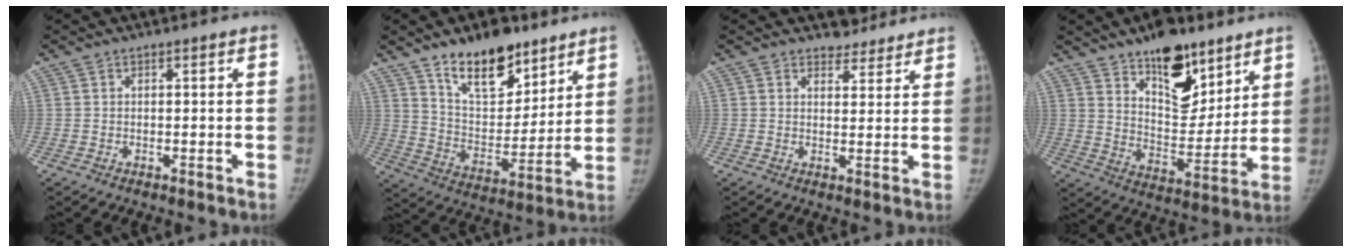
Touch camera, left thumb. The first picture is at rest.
{"total": 16.9, "force": [11.5, 8.3, 9.1], "torque": [-0.094, -0.077, 0.202]}
{"total": 4.2, "force": [3.9, 1.8, 0.0], "torque": [0.024, -0.030, 0.047]}
{"total": 16.9, "force": [11.0, 8.2, 9.8], "torque": [-0.094, -0.076, 0.181]}